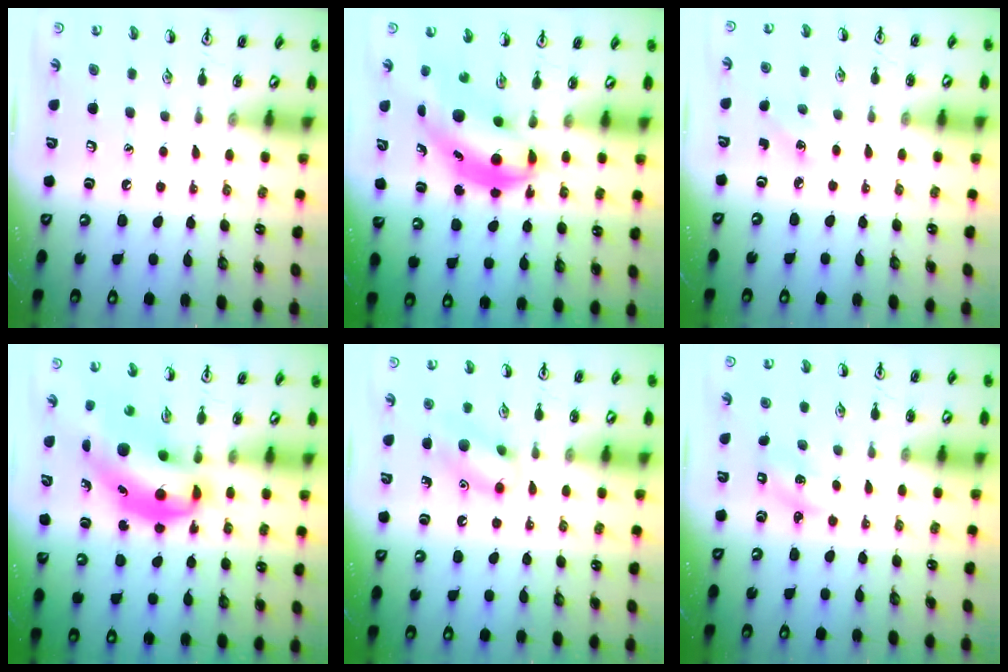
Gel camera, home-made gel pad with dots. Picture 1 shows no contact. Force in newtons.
{"total": 6.9, "press": 6.7, "slide": 1.4}
{"total": 1.9, "press": 1.8, "slide": 0.7}
{"total": 10.0, "press": 9.5, "slide": 2.9}
{"total": 10.8, "press": 10.7, "slide": 1.8}
{"total": 1.4, "press": 1.3, "slide": 0.5}